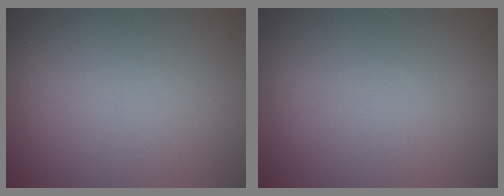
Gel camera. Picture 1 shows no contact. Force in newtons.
{"total": 0.0}